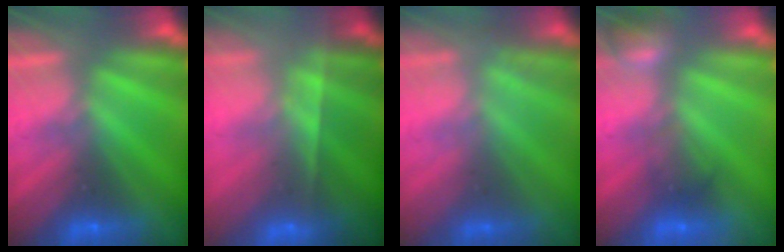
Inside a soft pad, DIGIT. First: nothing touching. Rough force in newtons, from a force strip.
{"total": 7.5}
{"total": 2.7}
{"total": 2.6}